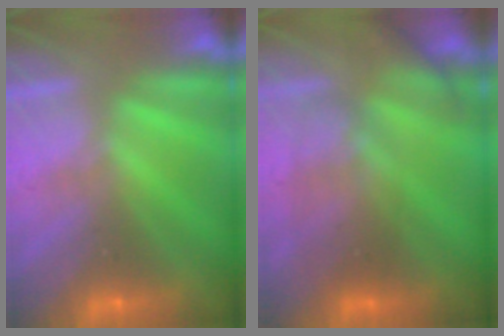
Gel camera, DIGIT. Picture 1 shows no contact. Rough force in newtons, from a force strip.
{"total": 2.9}